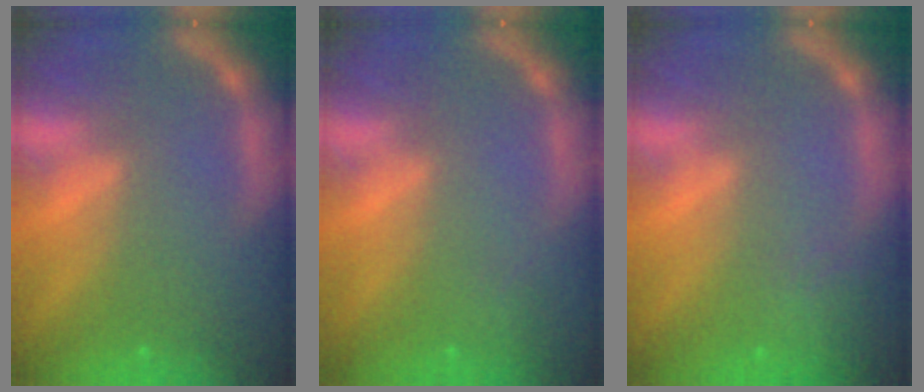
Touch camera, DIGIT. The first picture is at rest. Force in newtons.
{"total": 0.9}
{"total": 2.9}